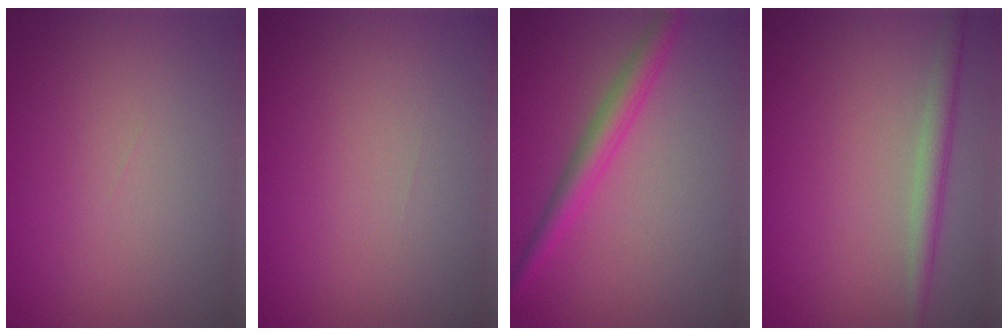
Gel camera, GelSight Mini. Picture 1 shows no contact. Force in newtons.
{"total": 0.0}
{"total": 3.0, "press": 3.0, "slide": 0.2}
{"total": 2.2, "press": 2.2, "slide": 0.0}